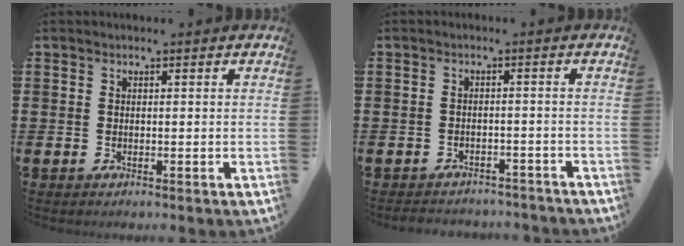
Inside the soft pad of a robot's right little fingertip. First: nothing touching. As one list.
[{"total": 1.8, "force": [-1.8, 0.1, -0.2], "torque": [-0.004, 0.003, -0.040]}]